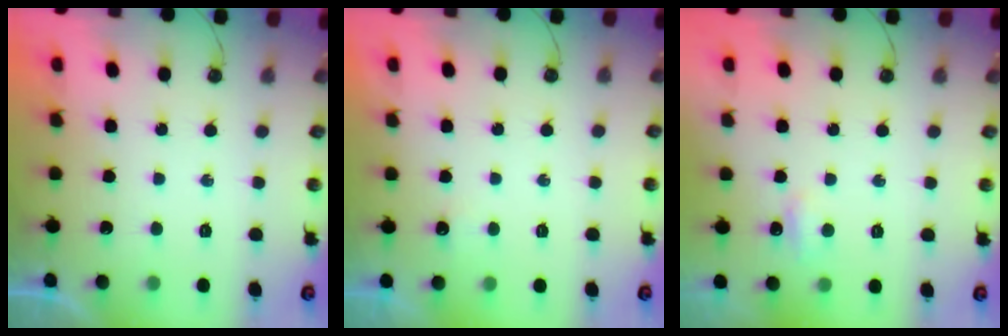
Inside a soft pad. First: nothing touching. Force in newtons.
{"total": 1.9, "press": 1.9, "slide": 0.3}
{"total": 4.3, "press": 4.3, "slide": 0.7}